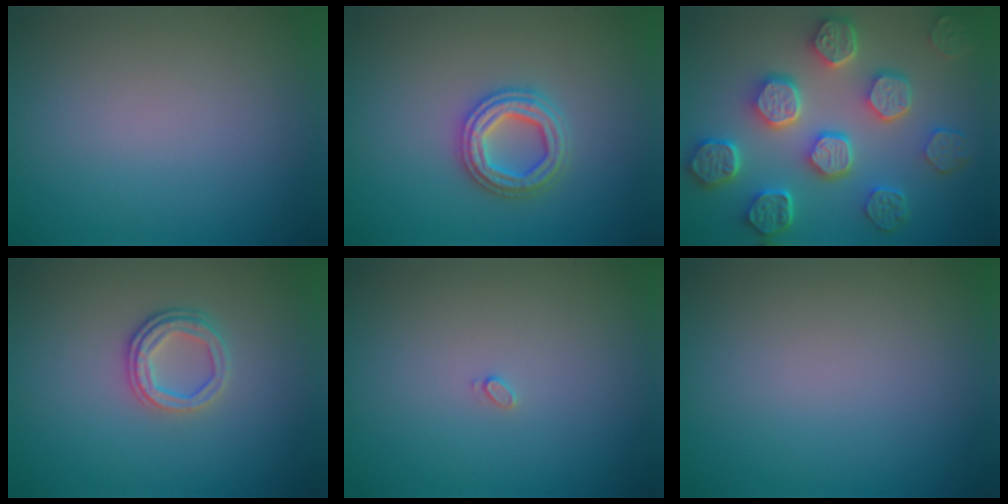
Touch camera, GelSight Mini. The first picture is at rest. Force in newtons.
{"total": 3.4, "press": 3.3, "slide": 0.7}
{"total": 8.4, "press": 6.5, "slide": 5.3}
{"total": 2.6, "press": 2.3, "slide": 1.3}
{"total": 0.6, "press": 0.6, "slide": 0.1}
{"total": 0.0}